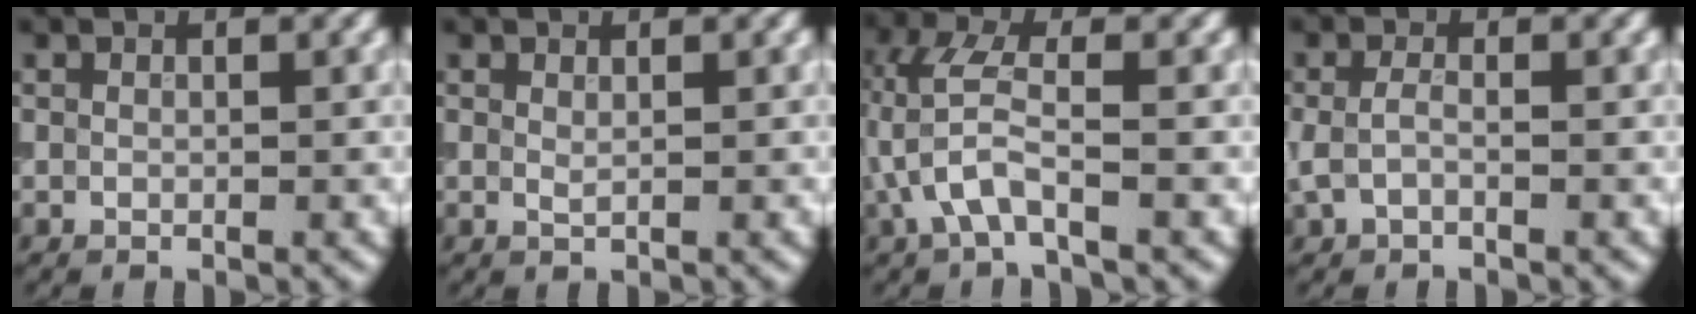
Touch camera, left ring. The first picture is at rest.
{"total": 0.5, "force": [0.3, 0.1, 0.4], "torque": [-0.009, 0.000, 0.006]}
{"total": 4.0, "force": [-1.0, 1.3, 3.7], "torque": [-0.087, 0.010, -0.026]}
{"total": 1.5, "force": [-0.4, 0.7, 1.3], "torque": [-0.034, 0.001, -0.012]}